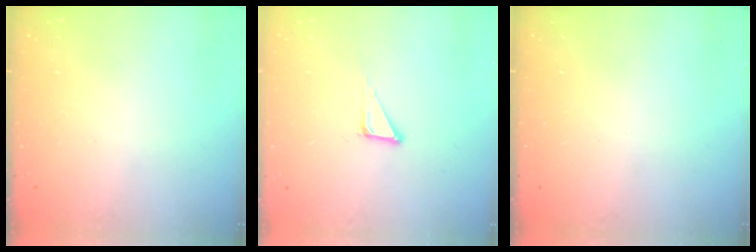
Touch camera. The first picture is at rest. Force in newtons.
{"total": 4.4, "press": 4.4, "slide": 0.1}
{"total": 0.0}